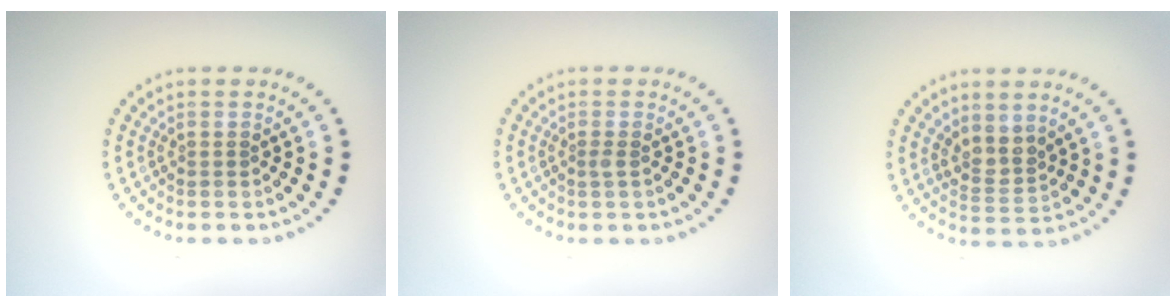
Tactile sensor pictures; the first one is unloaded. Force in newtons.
{"total": 0.6, "press": 0.4, "slide": 0.3}
{"total": 2.3, "press": 1.8, "slide": 1.4}